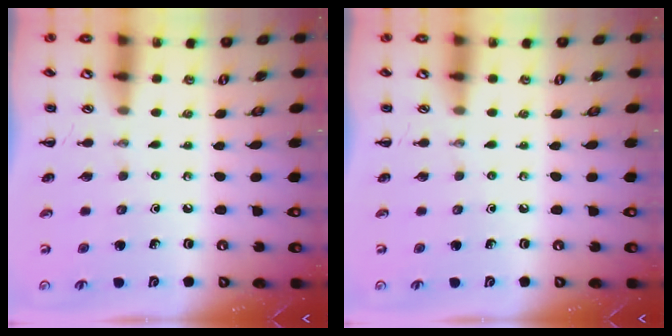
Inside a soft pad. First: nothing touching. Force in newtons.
{"total": 0.0}